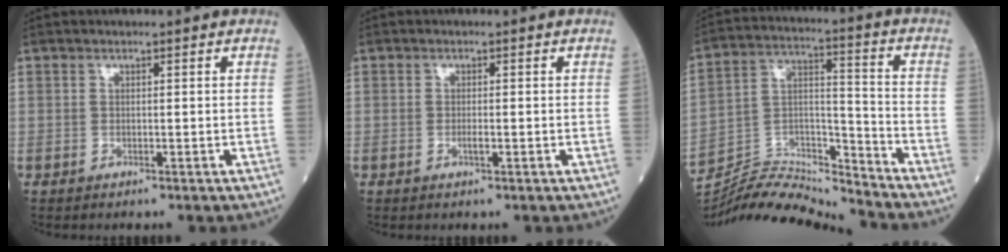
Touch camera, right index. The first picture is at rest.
{"total": 1.0, "force": [-0.3, 0.1, 1.0], "torque": [-0.021, -0.001, -0.006]}
{"total": 14.1, "force": [-14.1, -0.7, 1.0], "torque": [-0.024, 0.041, -0.255]}